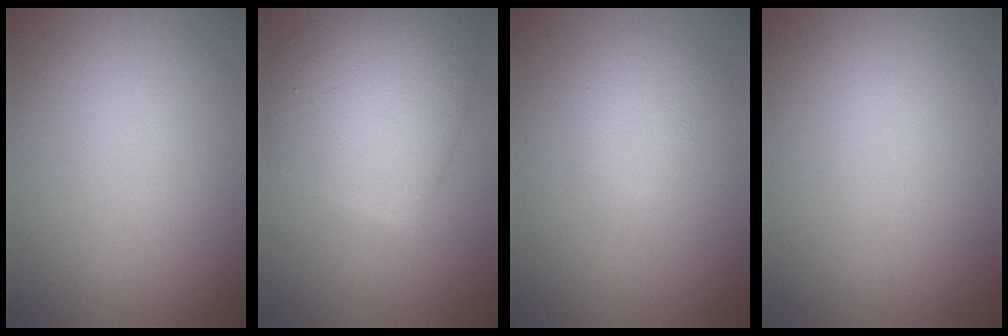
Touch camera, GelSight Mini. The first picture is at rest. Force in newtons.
{"total": 6.8, "press": 6.8, "slide": 0.1}
{"total": 2.0, "press": 1.9, "slide": 0.1}
{"total": 0.0}